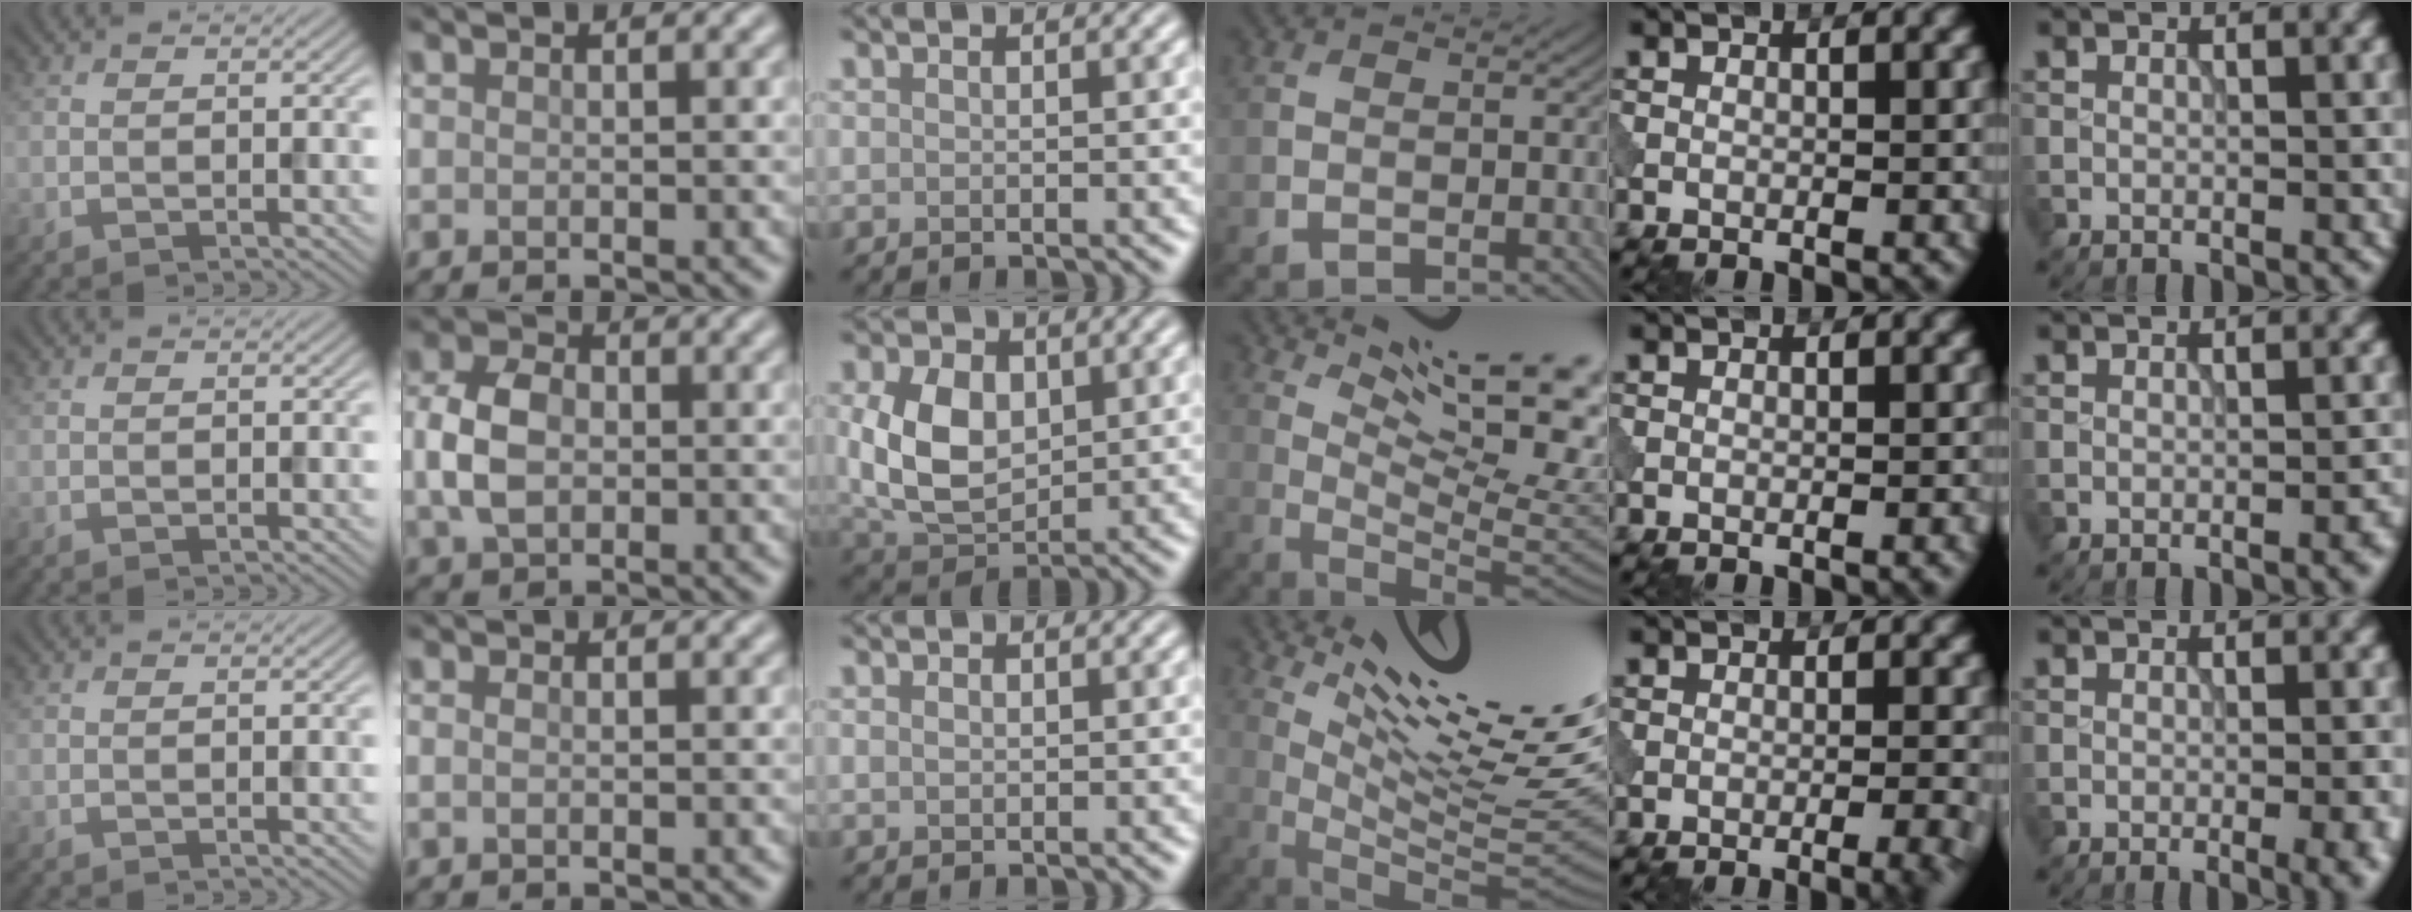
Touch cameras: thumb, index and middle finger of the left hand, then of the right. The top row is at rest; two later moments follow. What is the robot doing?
{"motion": "dispense", "object": "syringe"}